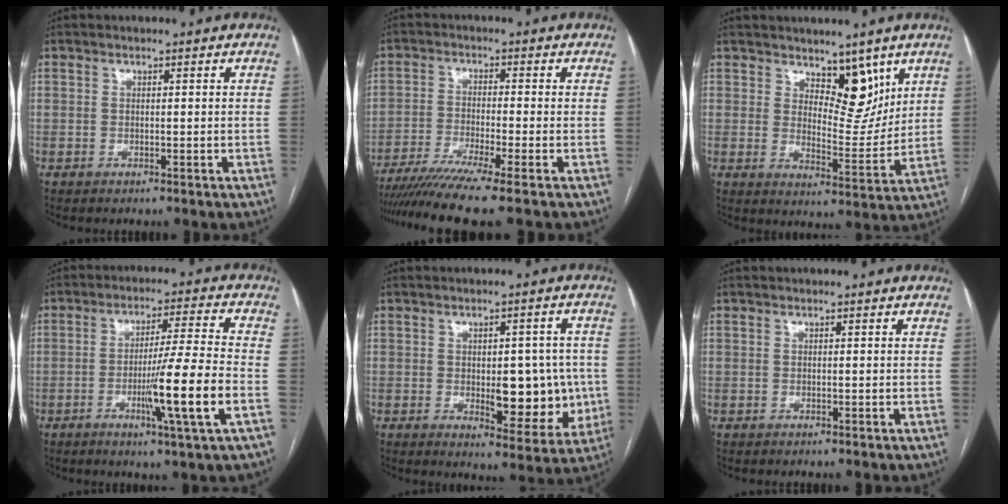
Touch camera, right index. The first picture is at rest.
{"total": 9.6, "force": [-7.6, -1.8, 5.6], "torque": [-0.085, -0.028, -0.124]}
{"total": 7.4, "force": [4.8, 3.5, 4.4], "torque": [-0.056, -0.010, 0.083]}
{"total": 11.7, "force": [-3.6, -1.5, 11.0], "torque": [-0.188, -0.014, -0.063]}
{"total": 10.2, "force": [-1.1, 4.6, 9.1], "torque": [-0.099, 0.005, 0.000]}
{"total": 0.0}